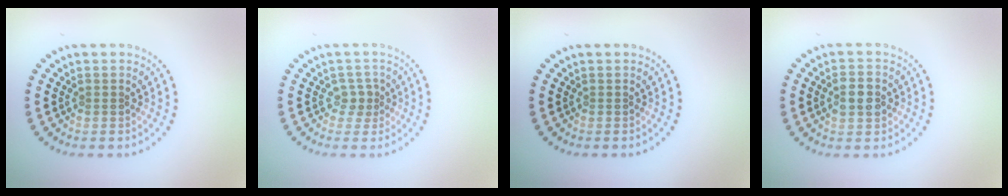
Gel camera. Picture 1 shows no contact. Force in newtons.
{"total": 1.6, "press": 1.3, "slide": 1.0}
{"total": 0.0}
{"total": 2.4, "press": 2.4, "slide": 0.1}